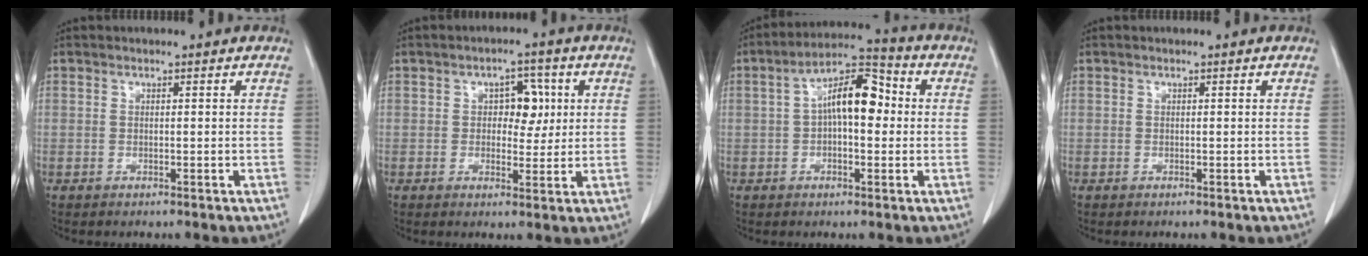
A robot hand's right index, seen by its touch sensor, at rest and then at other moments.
{"total": 5.0, "force": [1.1, 3.0, 3.8], "torque": [-0.050, 0.011, 0.017]}
{"total": 9.8, "force": [0.9, 3.8, 9.0], "torque": [-0.161, 0.036, 0.008]}
{"total": 0.0}